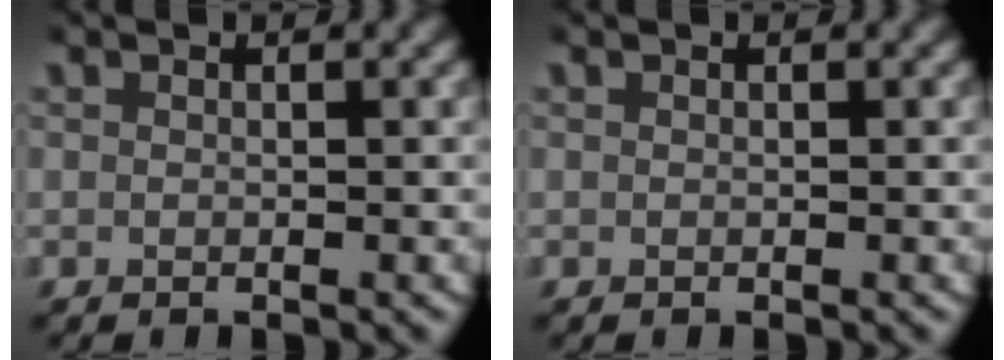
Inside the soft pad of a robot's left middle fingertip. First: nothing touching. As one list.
[{"total": 0.0}]